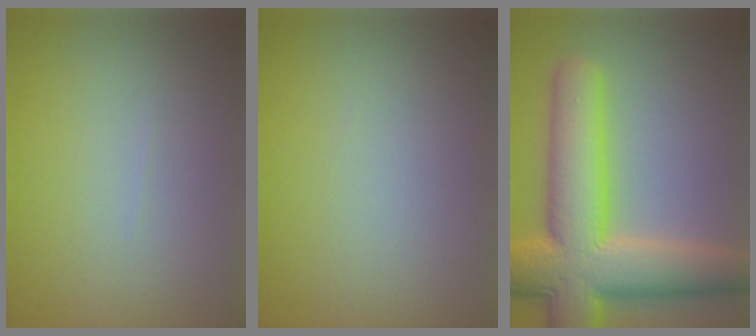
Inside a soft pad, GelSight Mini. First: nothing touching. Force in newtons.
{"total": 0.0}
{"total": 11.1, "press": 11.1, "slide": 0.4}